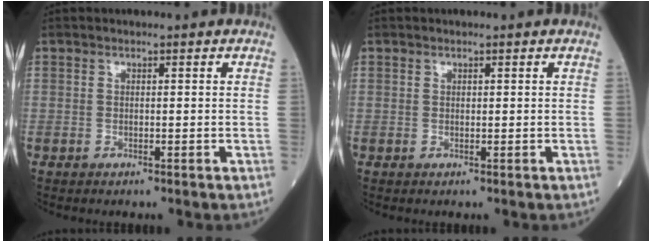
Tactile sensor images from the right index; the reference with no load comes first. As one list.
[{"total": 0.0}]